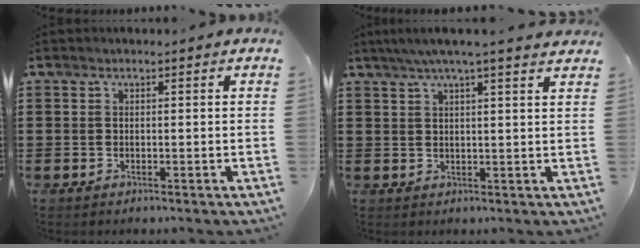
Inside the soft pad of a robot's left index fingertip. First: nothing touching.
{"total": 4.2, "force": [3.1, -0.3, 2.8], "torque": [-0.061, -0.007, 0.054]}